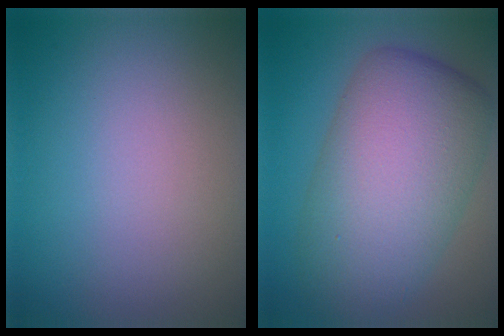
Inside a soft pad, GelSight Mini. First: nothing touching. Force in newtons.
{"total": 10.6, "press": 10.6, "slide": 0.3}